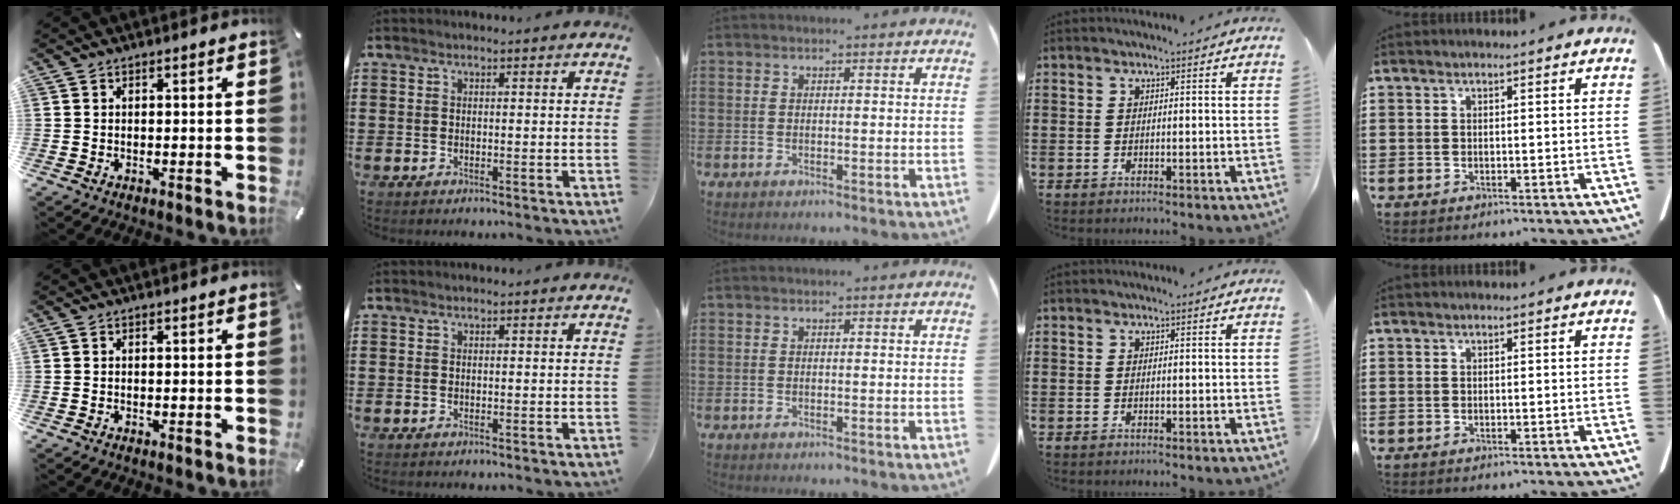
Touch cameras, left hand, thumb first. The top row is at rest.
{}